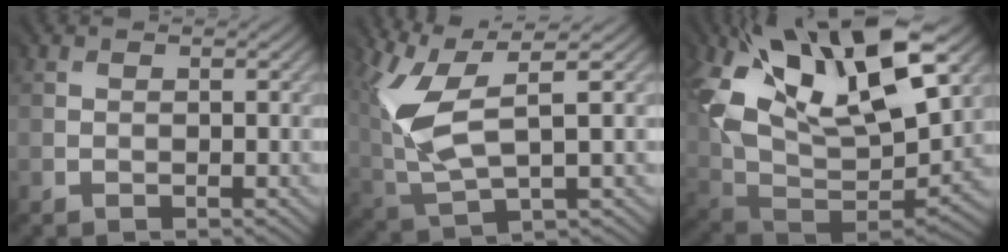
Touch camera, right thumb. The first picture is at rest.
{"total": 8.9, "force": [2.8, 3.2, 7.8], "torque": [-0.202, -0.001, 0.065]}
{"total": 18.7, "force": [8.1, 10.0, 13.5], "torque": [-0.290, 0.013, 0.169]}